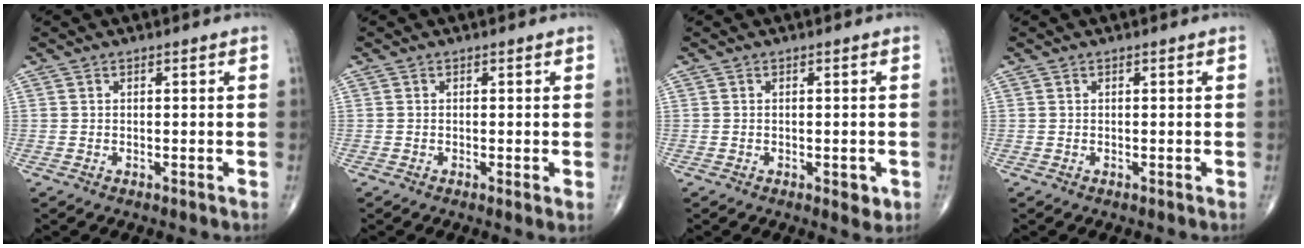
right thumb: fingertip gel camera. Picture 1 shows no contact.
{"total": 1.2, "force": [-0.2, 0.1, 1.2], "torque": [-0.027, -0.006, -0.007]}
{"total": 2.4, "force": [-0.8, 1.1, 2.0], "torque": [-0.018, -0.002, -0.008]}
{"total": 0.0}